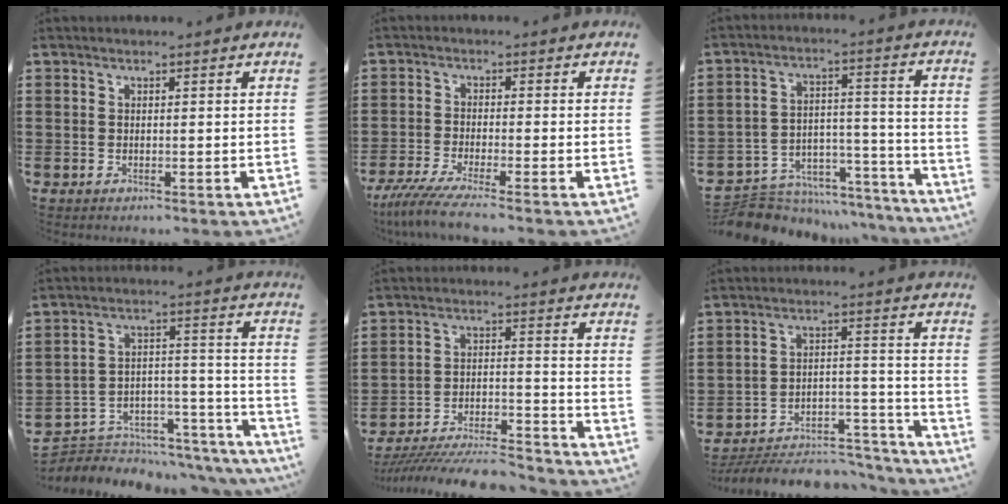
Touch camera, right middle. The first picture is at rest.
{"total": 4.5, "force": [-3.7, -0.4, 2.6], "torque": [-0.073, -0.028, -0.076]}
{"total": 7.0, "force": [-6.4, 2.5, 1.1], "torque": [-0.020, 0.021, -0.123]}
{"total": 4.6, "force": [-4.1, 2.1, 0.4], "torque": [-0.014, 0.002, -0.080]}
{"total": 7.9, "force": [-7.4, 0.7, 2.4], "torque": [-0.041, 0.007, -0.143]}
{"total": 5.8, "force": [-5.5, 1.3, 1.6], "torque": [-0.023, 0.014, -0.106]}